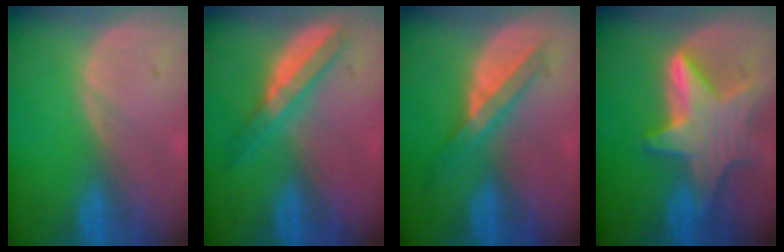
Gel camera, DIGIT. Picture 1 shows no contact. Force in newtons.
{"total": 4.8, "press": 4.8, "slide": 0.7}
{"total": 5.7, "press": 5.2, "slide": 2.4}
{"total": 9.0, "press": 9.0, "slide": 0.6}